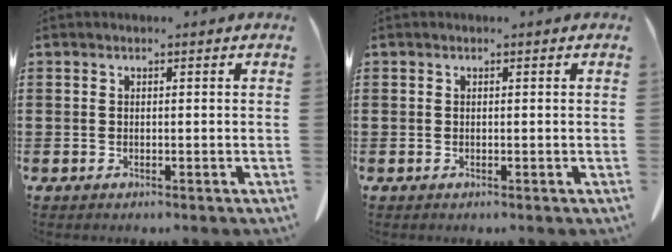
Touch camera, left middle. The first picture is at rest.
{"total": 0.0}